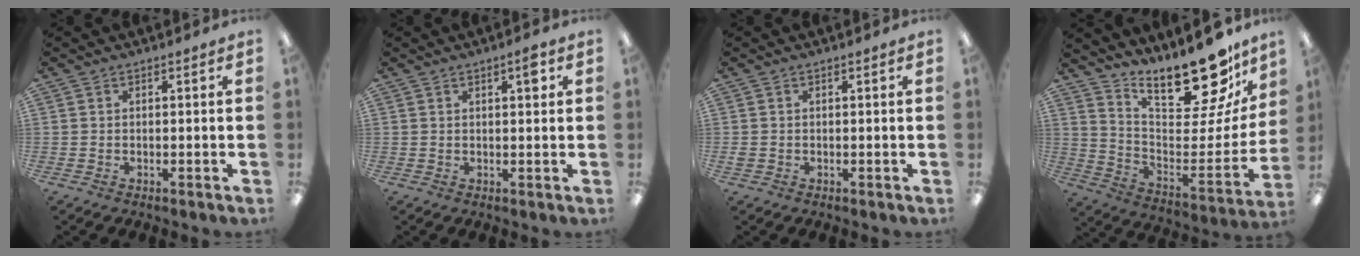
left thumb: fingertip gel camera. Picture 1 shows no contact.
{"total": 3.2, "force": [1.6, 0.8, 2.7], "torque": [-0.032, -0.005, 0.020]}
{"total": 0.9, "force": [0.0, 0.7, 0.6], "torque": [-0.011, 0.005, -0.001]}
{"total": 22.4, "force": [18.2, 7.3, 10.9], "torque": [-0.131, -0.146, 0.302]}